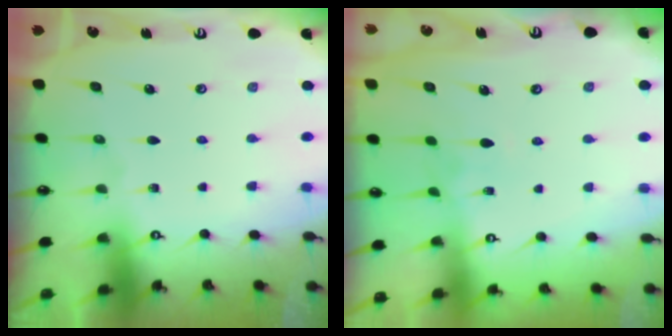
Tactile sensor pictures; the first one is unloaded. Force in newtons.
{"total": 3.1, "press": 3.1, "slide": 0.2}